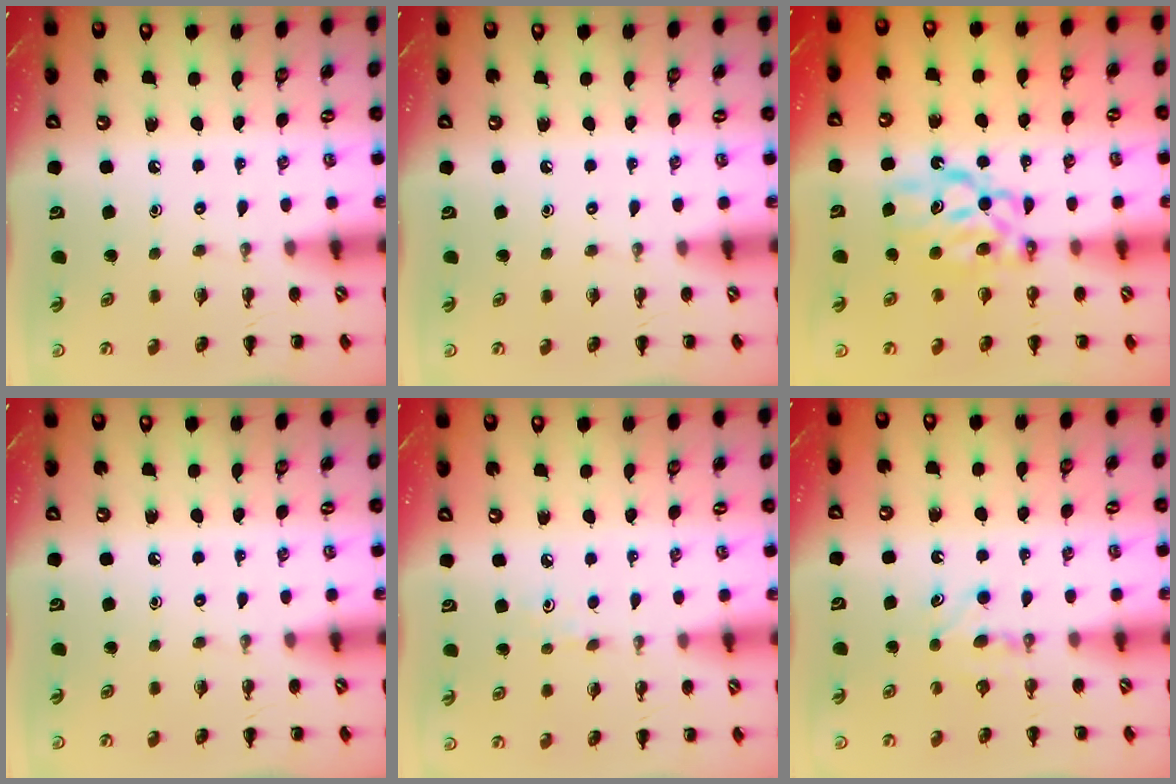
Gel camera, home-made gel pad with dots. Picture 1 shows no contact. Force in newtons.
{"total": 0.0}
{"total": 8.1, "press": 8.0, "slide": 1.2}
{"total": 0.0}
{"total": 3.2, "press": 3.0, "slide": 1.2}
{"total": 4.6, "press": 4.4, "slide": 1.5}